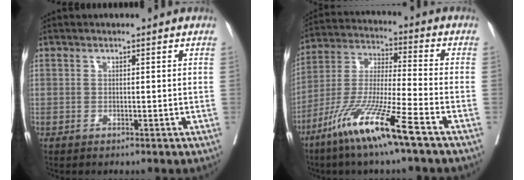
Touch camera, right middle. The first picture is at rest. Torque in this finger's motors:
{"motor_torque": [1.40, -0.74, 0.37, 0.15]}